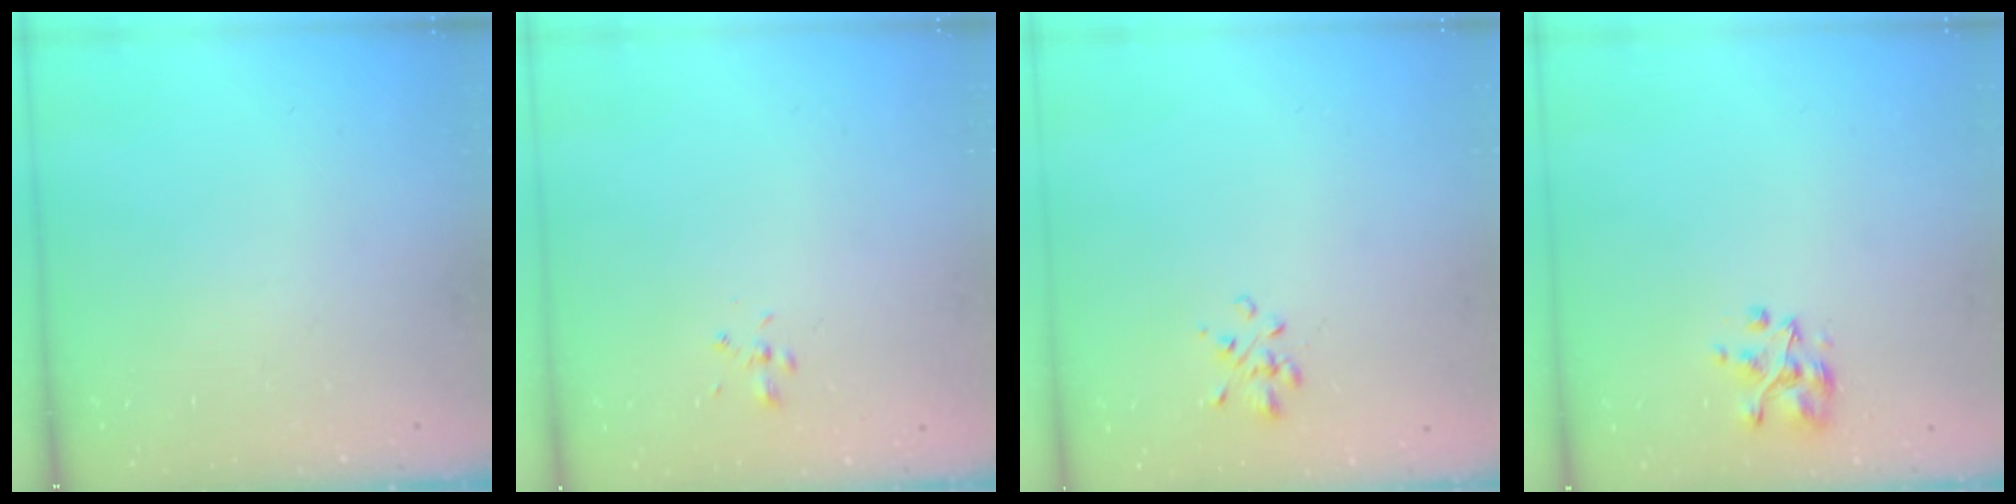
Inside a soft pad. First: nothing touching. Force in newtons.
{"total": 1.8, "press": 1.6, "slide": 0.8}
{"total": 1.4, "press": 1.3, "slide": 0.6}
{"total": 4.5, "press": 4.4, "slide": 0.5}